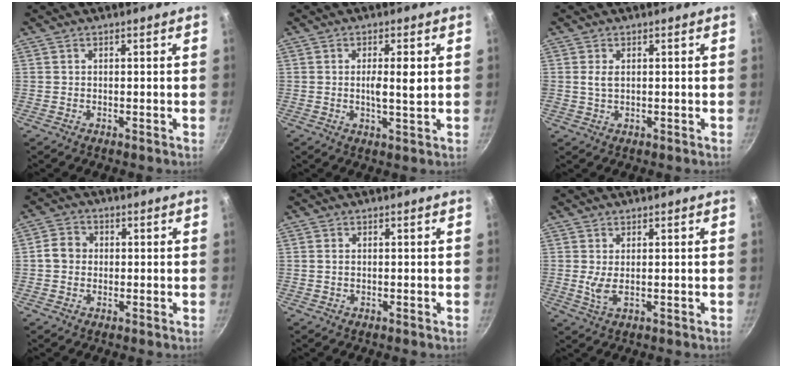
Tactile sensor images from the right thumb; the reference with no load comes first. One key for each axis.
{"total": 4.4, "fx": 0.5, "fy": 1.0, "fz": 4.3, "tx": -0.075, "ty": -0.005, "tz": 0.006}
{"total": 2.1, "fx": 0.4, "fy": 1.1, "fz": 1.8, "tx": -0.031, "ty": -0.001, "tz": 0.009}
{"total": 4.3, "fx": 0.0, "fy": 3.8, "fz": 2.0, "tx": -0.019, "ty": 0.010, "tz": -0.011}
{"total": 0.7, "fx": 0.0, "fy": 0.5, "fz": 0.5, "tx": -0.009, "ty": 0.001, "tz": 0.000}
{"total": 2.8, "fx": 0.3, "fy": 1.1, "fz": 2.6, "tx": -0.057, "ty": -0.007, "tz": 0.013}